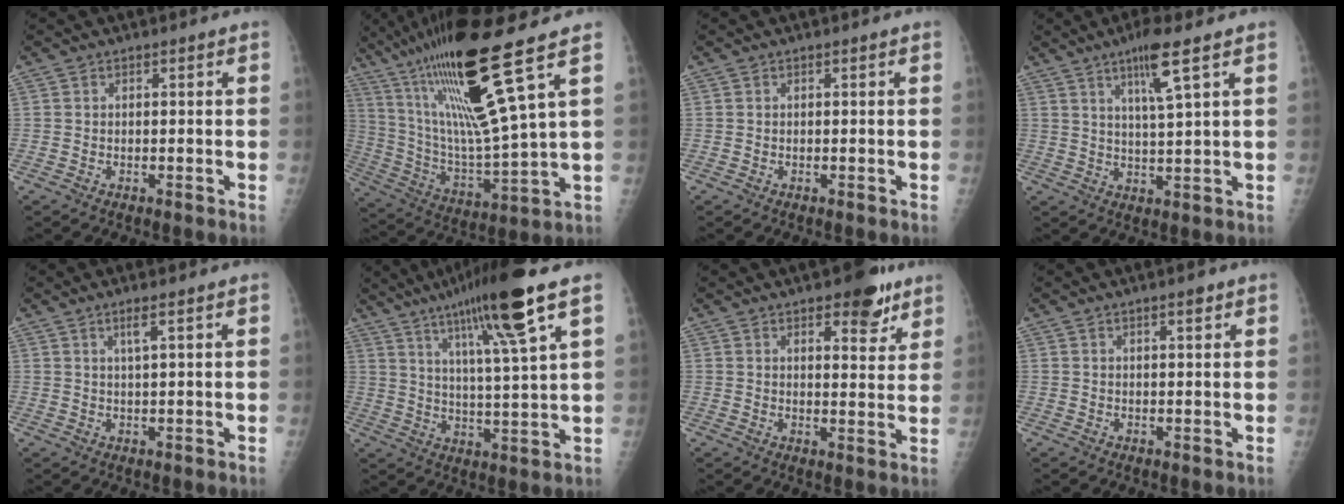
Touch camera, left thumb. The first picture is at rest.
{"total": 22.1, "force": [12.6, 1.1, 18.1], "torque": [-0.335, -0.058, 0.229]}
{"total": 0.0}
{"total": 7.4, "force": [4.0, 0.1, 6.2], "torque": [-0.116, -0.023, 0.075]}
{"total": 2.5, "force": [1.3, 0.0, 2.1], "torque": [-0.045, -0.005, 0.027]}
{"total": 16.3, "force": [9.2, 0.2, 13.4], "torque": [-0.222, -0.032, 0.153]}
{"total": 7.9, "force": [5.0, 3.2, 5.2], "torque": [-0.042, -0.026, 0.065]}
{"total": 1.7, "force": [1.1, 0.3, 1.2], "torque": [-0.016, -0.004, 0.015]}